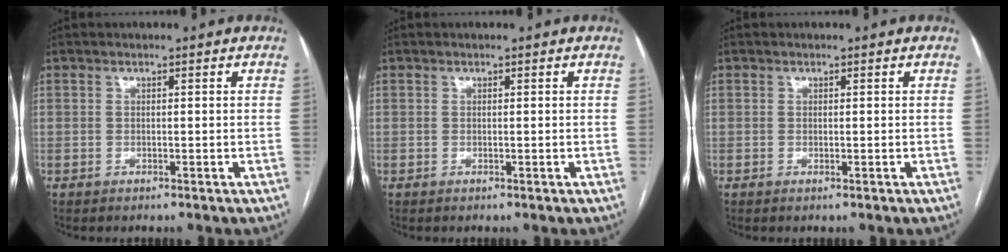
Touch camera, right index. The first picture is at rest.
{"total": 0.0}
{"total": 0.0}